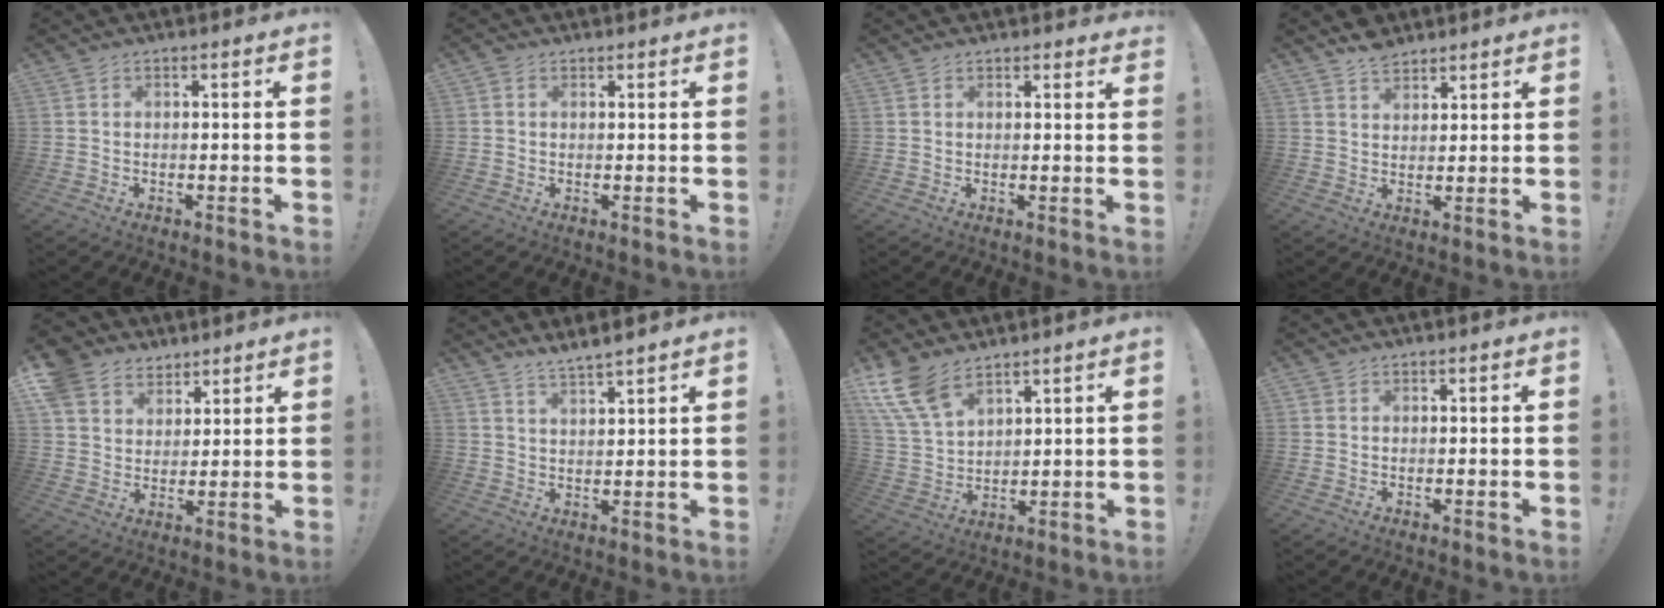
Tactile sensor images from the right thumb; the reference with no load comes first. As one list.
[{"total": 0.7, "force": [0.4, 0.5, 0.0], "torque": [0.005, -0.002, 0.006]}, {"total": 1.5, "force": [1.0, 1.1, 0.3], "torque": [0.009, -0.005, 0.017]}, {"total": 4.8, "force": [4.0, 2.4, 1.1], "torque": [-0.017, -0.022, 0.075]}, {"total": 9.3, "force": [6.2, 6.7, 1.6], "torque": [-0.033, -0.044, 0.126]}, {"total": 4.4, "force": [4.2, -0.1, 1.5], "torque": [-0.022, -0.030, 0.072]}, {"total": 11.7, "force": [8.1, 5.8, 6.2], "torque": [-0.136, -0.037, 0.160]}, {"total": 0.7, "force": [0.4, 0.6, 0.0], "torque": [-0.001, 0.001, 0.007]}]